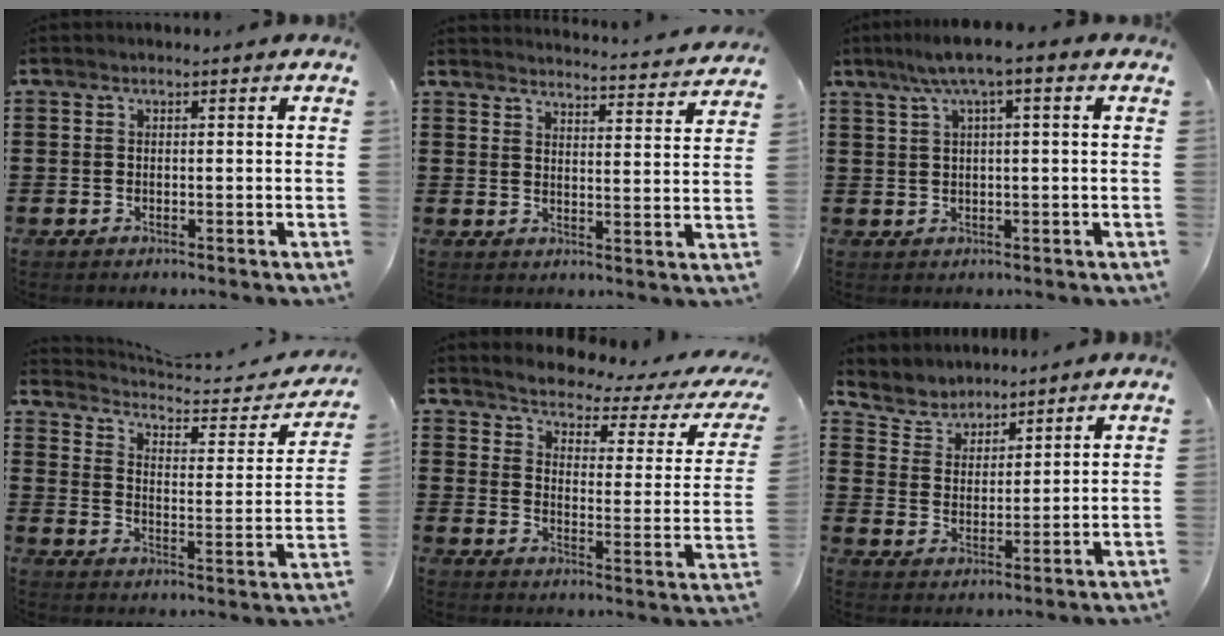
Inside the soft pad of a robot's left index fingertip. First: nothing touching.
{"total": 3.4, "force": [3.3, -0.5, 0.3], "torque": [-0.014, -0.033, 0.054]}
{"total": 4.3, "force": [1.5, 0.2, 4.0], "torque": [-0.077, 0.002, 0.023]}
{"total": 4.1, "force": [3.6, 1.1, 1.6], "torque": [-0.046, -0.029, 0.054]}
{"total": 2.8, "force": [2.6, 0.3, 1.1], "torque": [-0.042, -0.026, 0.034]}
{"total": 4.6, "force": [4.3, 1.7, -0.3], "torque": [-0.022, -0.018, 0.076]}